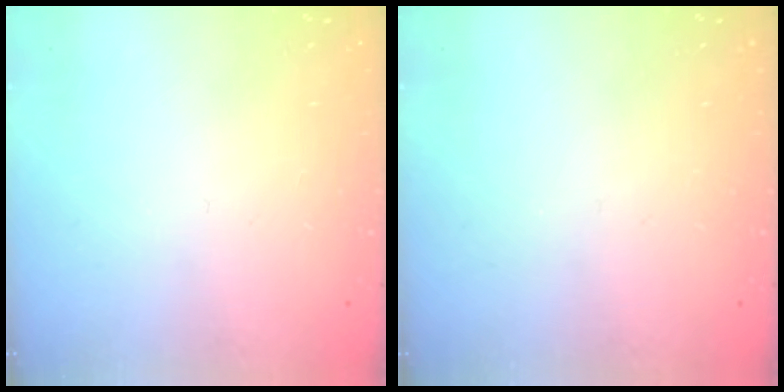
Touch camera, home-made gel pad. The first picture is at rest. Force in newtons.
{"total": 0.0}